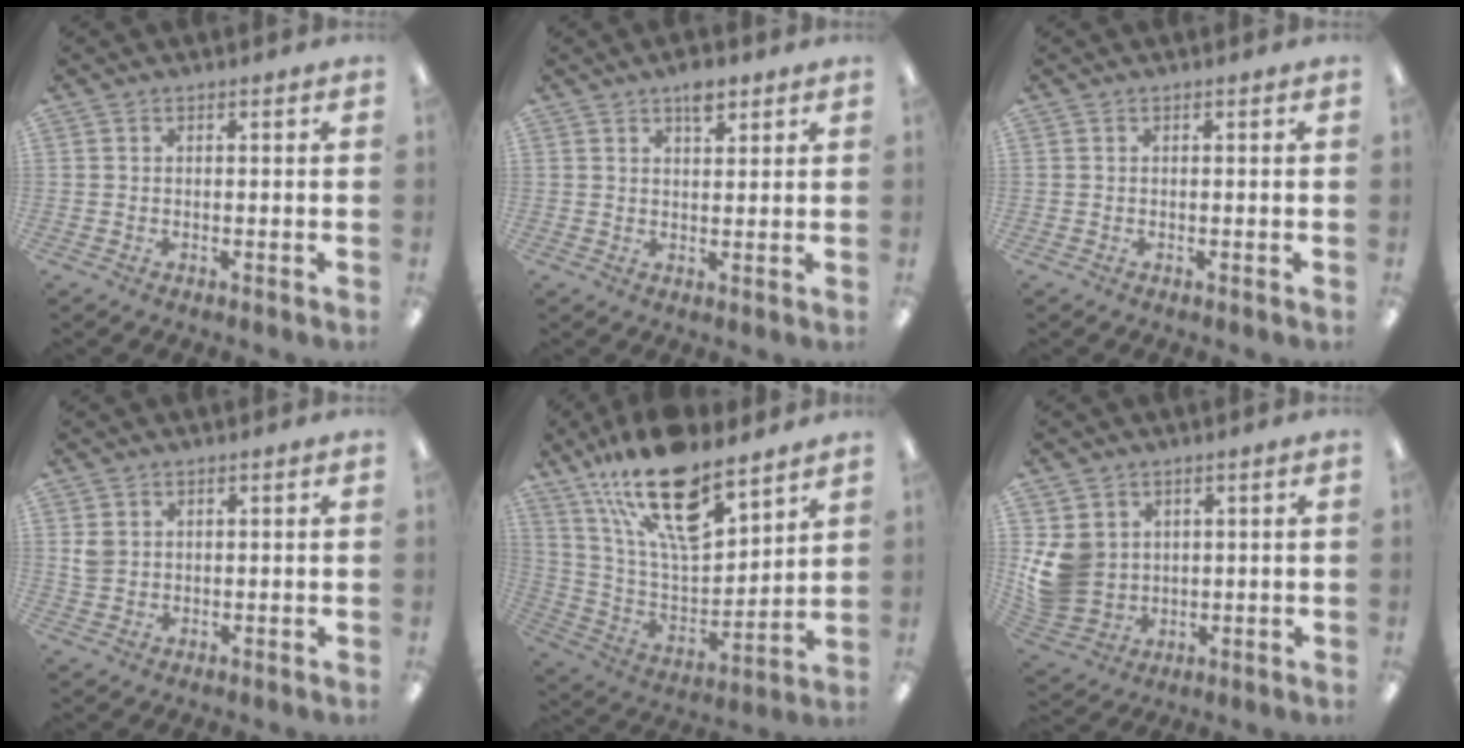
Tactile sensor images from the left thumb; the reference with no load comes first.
{"total": 4.4, "force": [2.9, 2.1, 2.6], "torque": [-0.024, -0.011, 0.046]}
{"total": 0.0}
{"total": 2.9, "force": [1.2, 2.3, 1.2], "torque": [-0.019, 0.001, 0.021]}
{"total": 22.5, "force": [15.8, 8.0, 13.8], "torque": [-0.257, -0.094, 0.273]}
{"total": 9.1, "force": [2.1, 8.2, 3.4], "torque": [-0.090, -0.005, 0.047]}